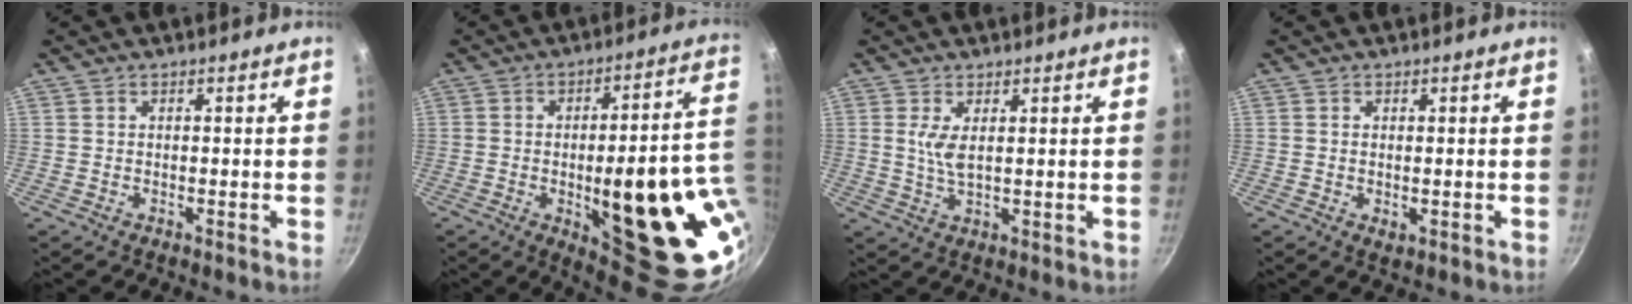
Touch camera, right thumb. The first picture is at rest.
{"total": 28.2, "force": [-4.0, 10.1, 26.1], "torque": [-0.291, -0.004, -0.032]}
{"total": 4.1, "force": [1.3, 1.5, 3.6], "torque": [-0.075, -0.010, 0.028]}
{"total": 1.7, "force": [-0.1, 1.0, 1.4], "torque": [-0.023, -0.005, 0.000]}